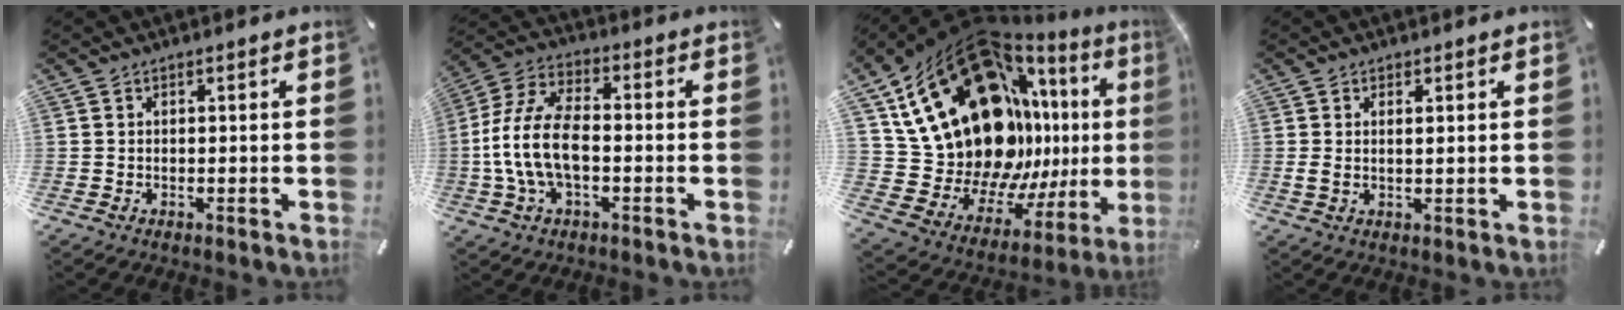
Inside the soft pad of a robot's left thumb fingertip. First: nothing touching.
{"total": 12.9, "force": [-2.7, 7.1, 10.5], "torque": [-0.221, 0.005, -0.047]}
{"total": 30.0, "force": [8.4, 19.8, 20.9], "torque": [-0.308, -0.110, 0.202]}
{"total": 2.1, "force": [0.8, 0.6, 1.8], "torque": [-0.043, -0.003, 0.012]}